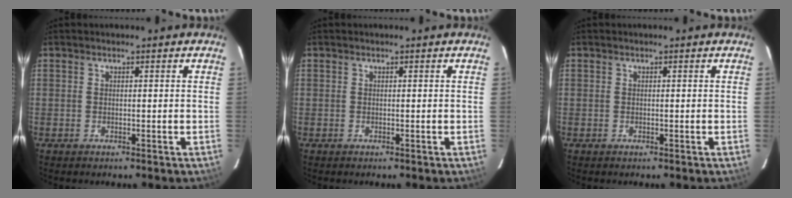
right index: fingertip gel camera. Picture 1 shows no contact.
{"total": 0.0}
{"total": 0.0}